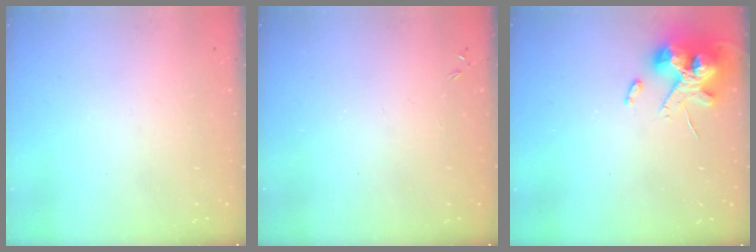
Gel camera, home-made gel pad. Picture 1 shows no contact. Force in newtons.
{"total": 0.0}
{"total": 14.8, "press": 14.6, "slide": 2.2}